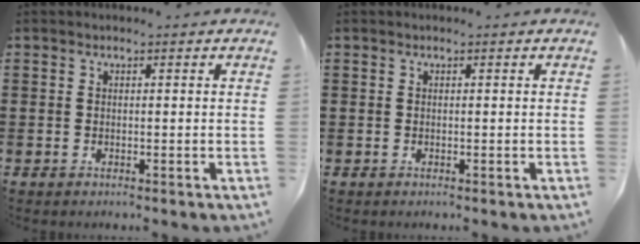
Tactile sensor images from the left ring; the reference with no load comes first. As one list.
[{"total": 0.0}]